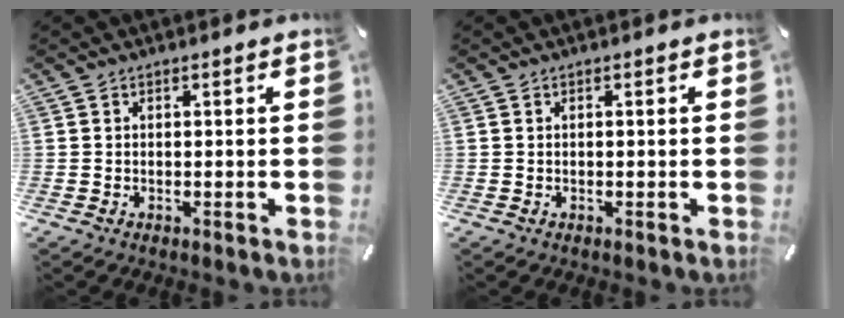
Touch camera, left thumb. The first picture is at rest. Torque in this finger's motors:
{"motor_torque": [-0.09, -0.02, -0.04, 0.08, 0.00]}